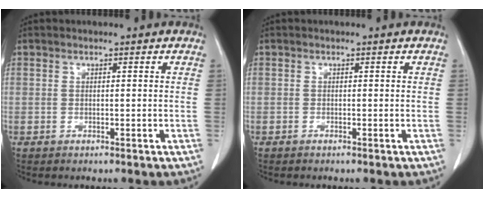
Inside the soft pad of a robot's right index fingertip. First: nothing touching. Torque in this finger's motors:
{"motor_torque": [0.02, -0.12, -0.03, -0.01]}